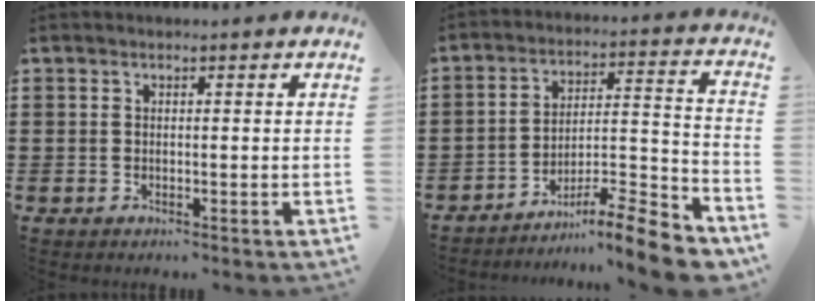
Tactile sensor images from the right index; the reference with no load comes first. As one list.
[{"total": 9.6, "force": [-8.0, 0.9, 5.2], "torque": [-0.069, 0.013, -0.154]}]